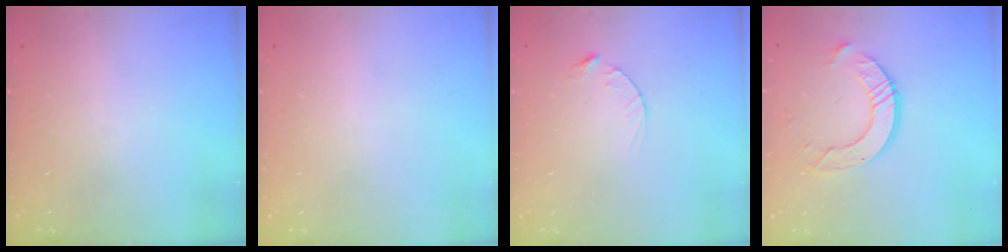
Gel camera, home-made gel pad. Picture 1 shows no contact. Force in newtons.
{"total": 0.0}
{"total": 2.8, "press": 2.8, "slide": 0.4}
{"total": 9.1, "press": 9.0, "slide": 0.7}